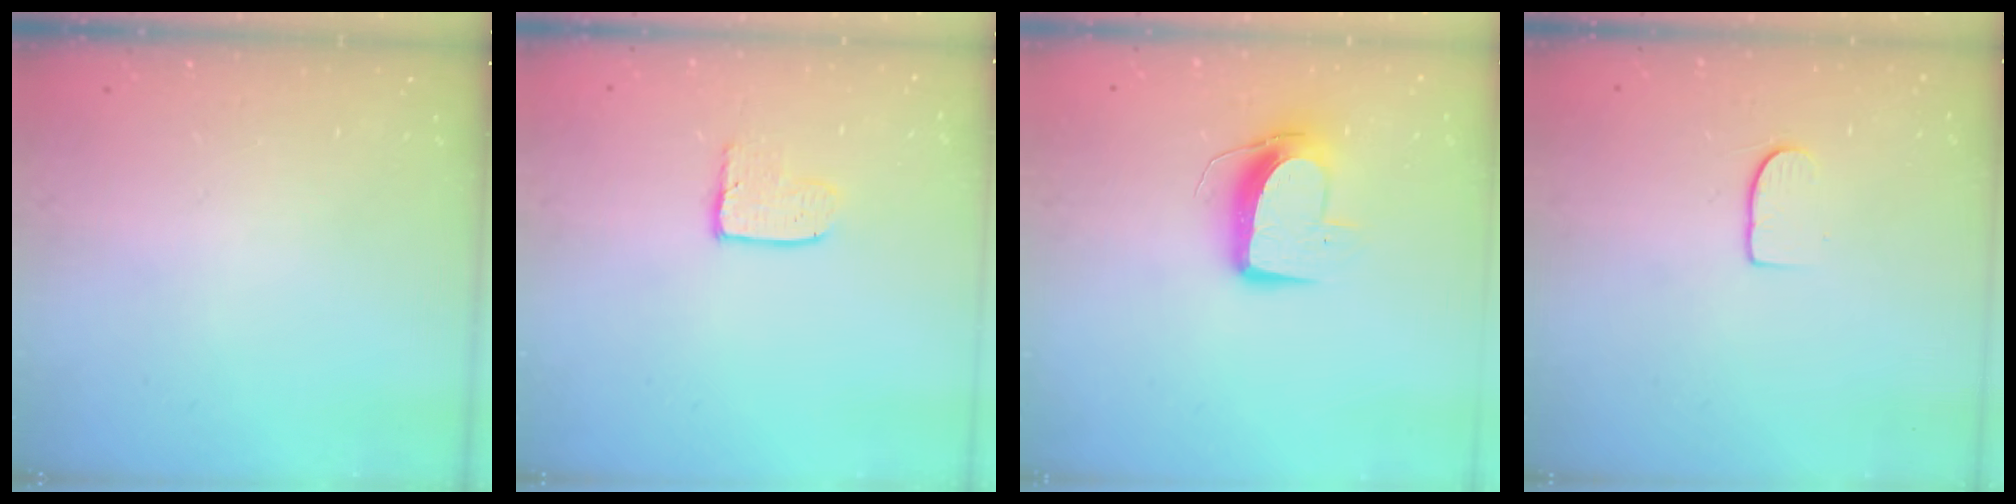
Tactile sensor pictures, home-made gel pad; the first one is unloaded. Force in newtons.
{"total": 3.6, "press": 3.6, "slide": 0.3}
{"total": 10.0, "press": 10.0, "slide": 0.3}
{"total": 6.6, "press": 6.6, "slide": 0.7}